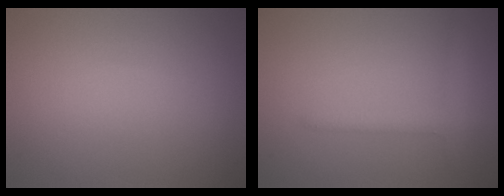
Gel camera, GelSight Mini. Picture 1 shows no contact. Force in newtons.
{"total": 2.1, "press": 2.1, "slide": 0.1}